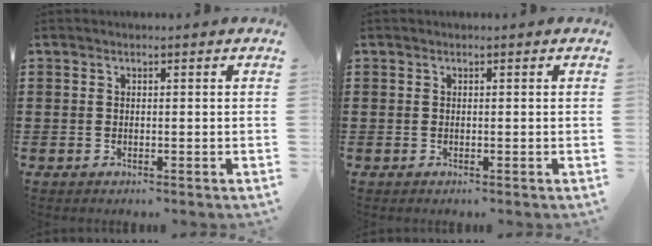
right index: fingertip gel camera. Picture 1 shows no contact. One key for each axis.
{"total": 0.0}